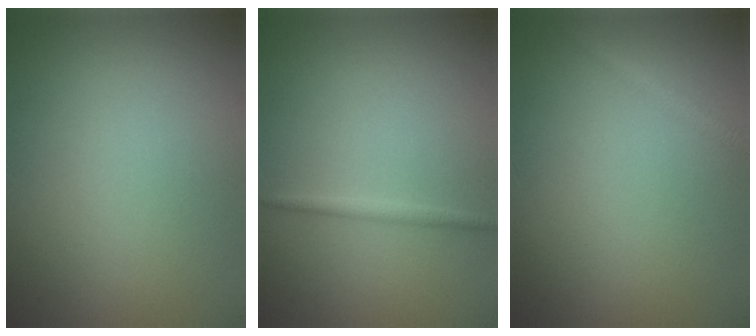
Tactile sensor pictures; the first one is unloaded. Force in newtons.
{"total": 1.0, "press": 1.0, "slide": 0.0}
{"total": 1.2, "press": 1.2, "slide": 0.1}